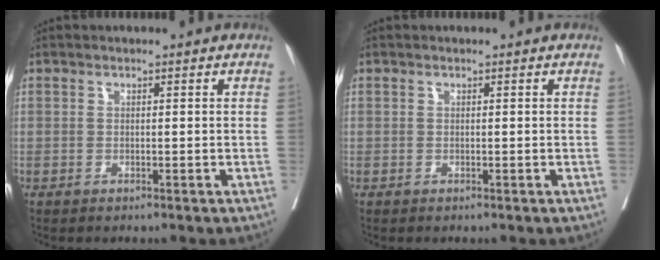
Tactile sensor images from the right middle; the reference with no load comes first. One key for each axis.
{"total": 0.0}